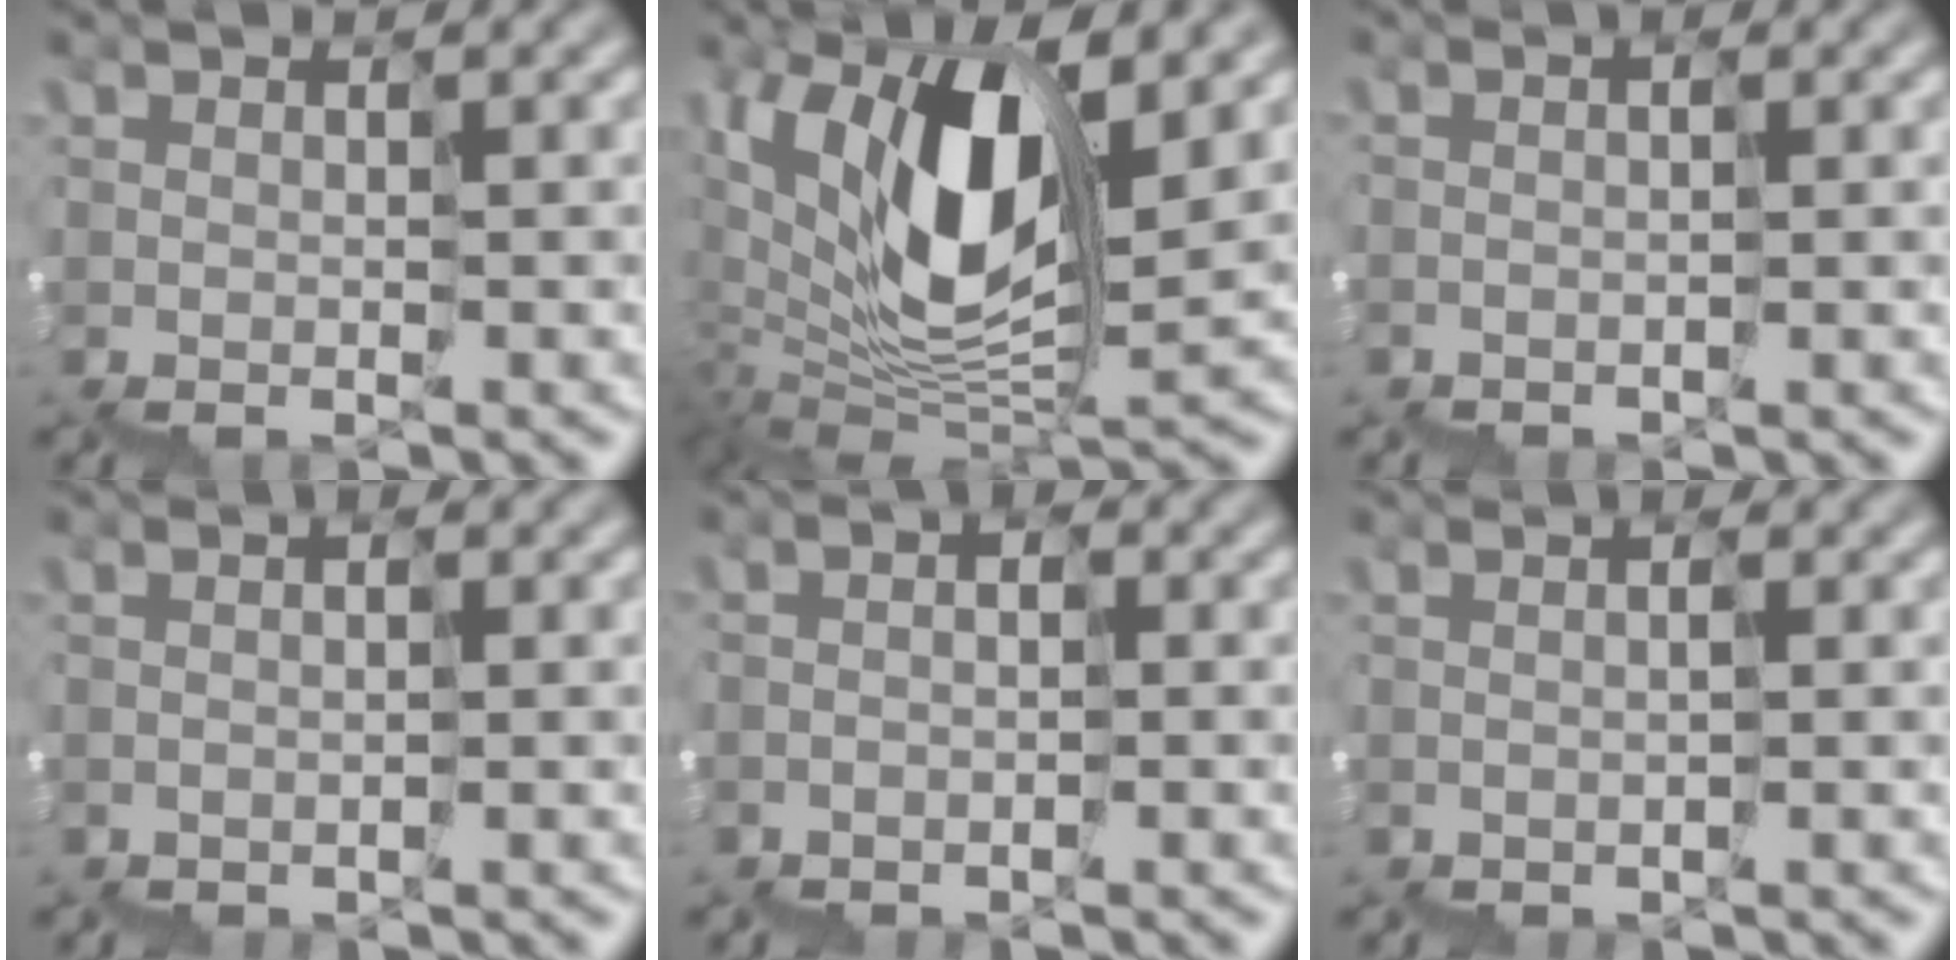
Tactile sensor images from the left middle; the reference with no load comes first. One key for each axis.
{"total": 9.9, "fx": 3.9, "fy": 5.0, "fz": 7.6, "tx": -0.173, "ty": -0.002, "tz": 0.080}
{"total": 0.9, "fx": -0.4, "fy": -0.1, "fz": -0.7, "tx": 0.004, "ty": -0.001, "tz": -0.008}
{"total": 0.9, "fx": -0.6, "fy": 0.0, "fz": -0.7, "tx": 0.000, "ty": 0.000, "tz": -0.012}
{"total": 1.7, "fx": -1.5, "fy": 0.2, "fz": -0.7, "tx": -0.005, "ty": 0.004, "tz": -0.030}
{"total": 0.7, "fx": -0.3, "fy": 0.0, "fz": -0.6, "tx": 0.006, "ty": 0.000, "tz": -0.008}